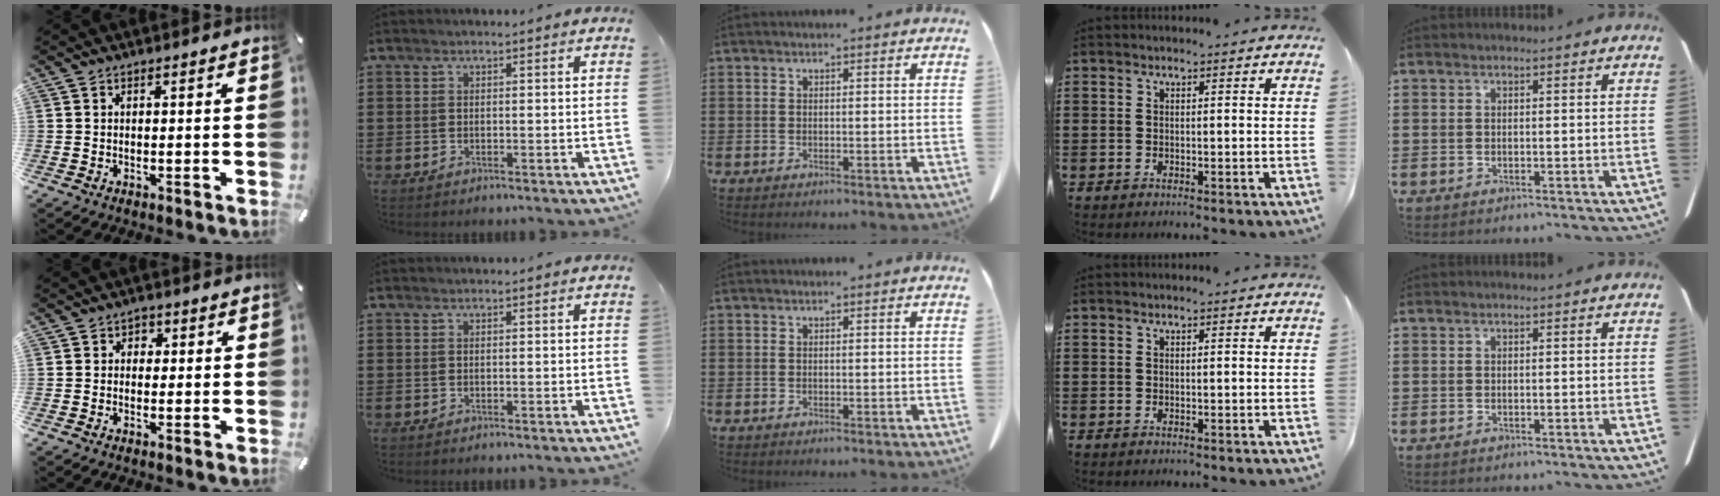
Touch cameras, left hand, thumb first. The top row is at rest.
{"thumb": {"total": 2.1, "force": [-0.5, 1.9, 0.8], "torque": [-0.008, 0.006, -0.014]}}